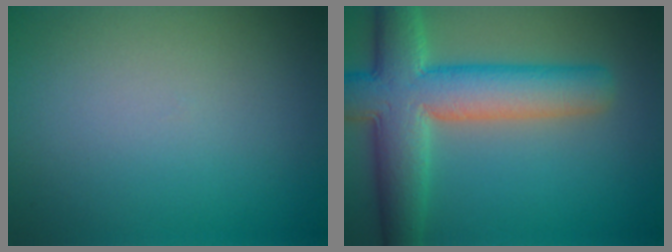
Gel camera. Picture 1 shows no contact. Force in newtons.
{"total": 9.6, "press": 9.6, "slide": 0.3}